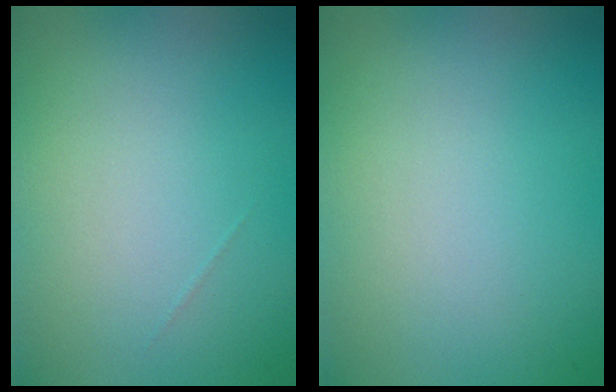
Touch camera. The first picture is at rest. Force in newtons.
{"total": 0.0}